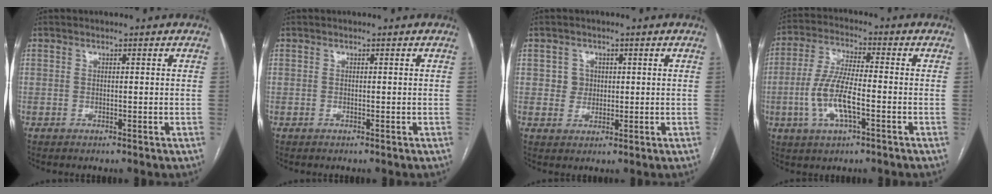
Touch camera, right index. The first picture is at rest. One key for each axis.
{"total": 0.0}
{"total": 2.8, "fx": 0.5, "fy": 2.7, "fz": 0.4, "tx": -0.001, "ty": 0.006, "tz": 0.009}
{"total": 9.4, "fx": -2.7, "fy": 2.2, "fz": 8.7, "tx": -0.187, "ty": -0.001, "tz": -0.052}